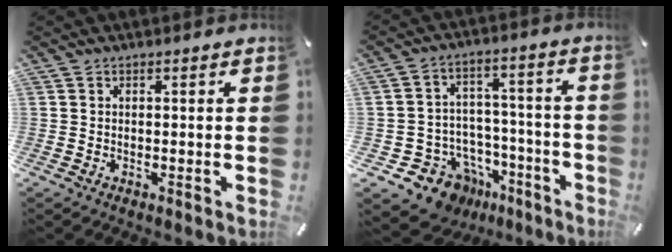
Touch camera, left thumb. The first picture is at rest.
{"total": 13.0, "force": [-8.6, 8.8, 4.1], "torque": [-0.068, 0.056, -0.141]}